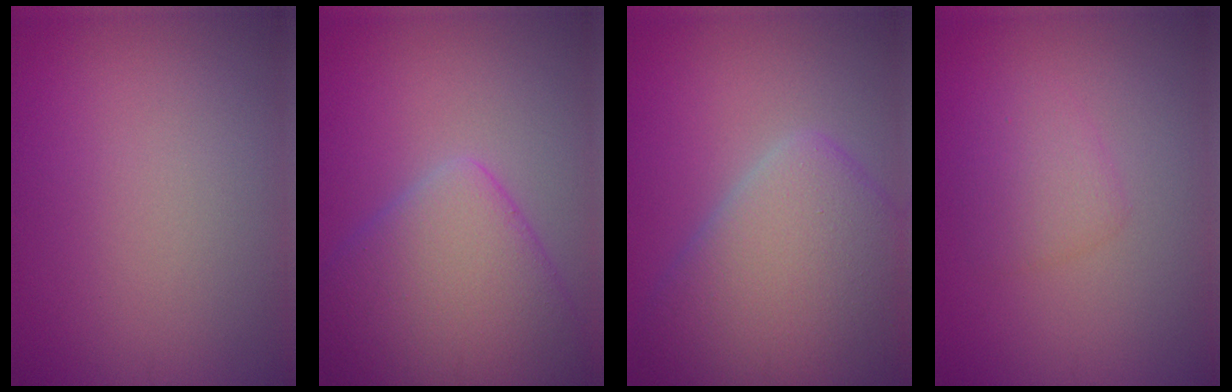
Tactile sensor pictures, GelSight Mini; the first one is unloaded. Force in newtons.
{"total": 8.2, "press": 8.2, "slide": 0.4}
{"total": 8.6, "press": 8.6, "slide": 0.6}
{"total": 2.0, "press": 2.0, "slide": 0.2}